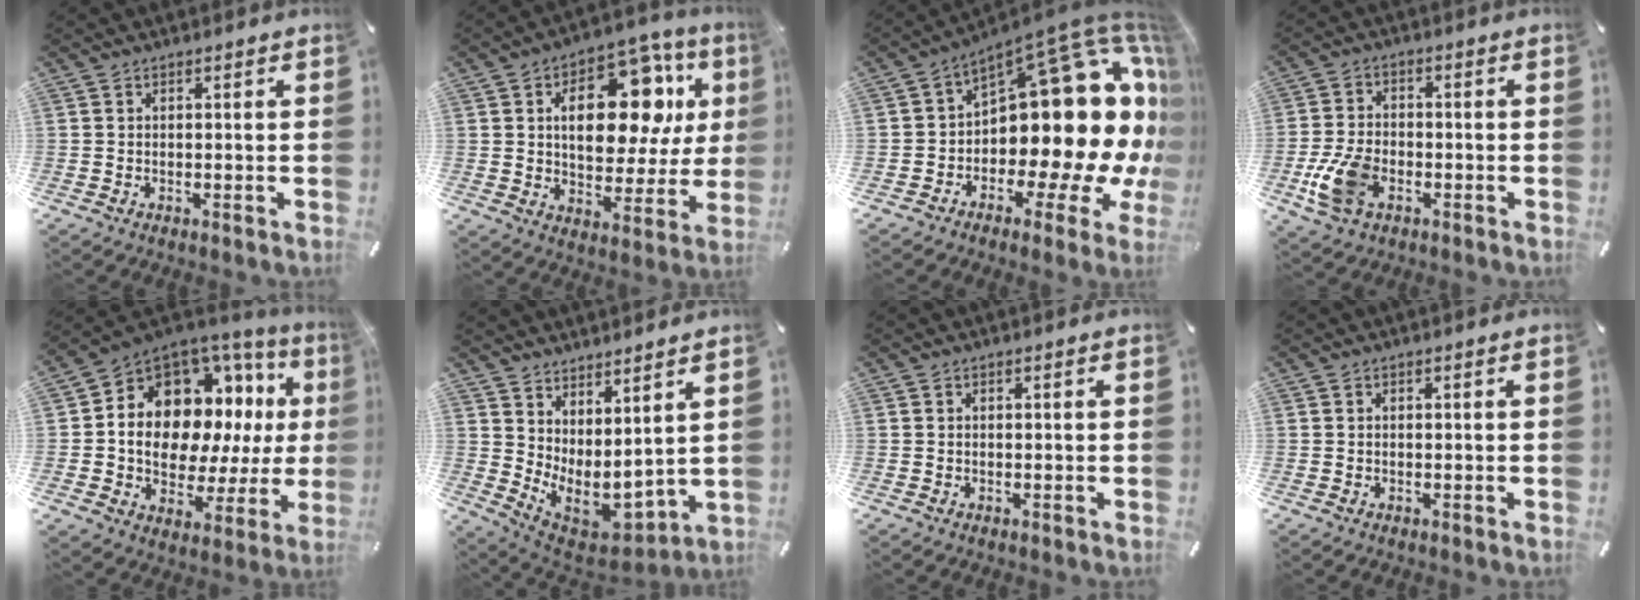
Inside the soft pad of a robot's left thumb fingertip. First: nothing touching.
{"total": 21.8, "force": [7.1, 12.5, 16.4], "torque": [-0.236, -0.027, 0.113]}
{"total": 24.6, "force": [3.6, 13.7, 20.0], "torque": [-0.274, -0.068, 0.079]}
{"total": 9.5, "force": [-3.5, 6.1, 6.4], "torque": [-0.142, 0.007, -0.062]}
{"total": 15.0, "force": [4.1, 10.7, 9.7], "torque": [-0.175, -0.053, 0.070]}
{"total": 4.4, "force": [2.2, 3.2, 2.0], "torque": [-0.024, -0.062, 0.052]}
{"total": 0.0}
{"total": 0.0}